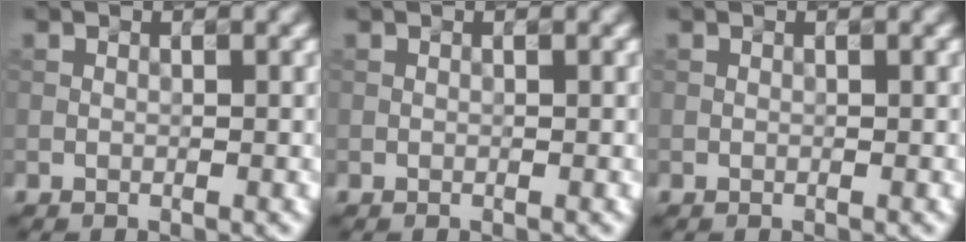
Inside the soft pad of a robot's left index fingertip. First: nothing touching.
{"total": 0.0}
{"total": 0.0}